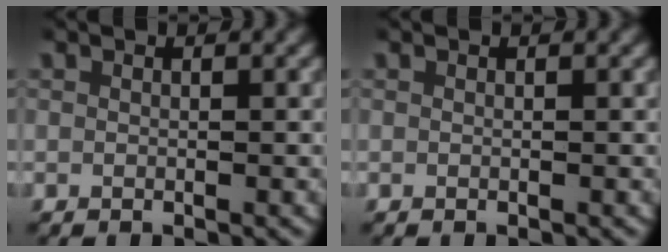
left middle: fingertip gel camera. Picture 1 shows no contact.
{"total": 0.0}